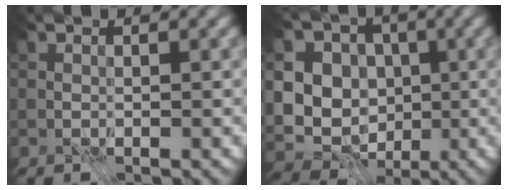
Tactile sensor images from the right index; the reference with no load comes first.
{"total": 14.3, "force": [0.2, 12.8, 6.3], "torque": [-0.142, 0.030, -0.014]}